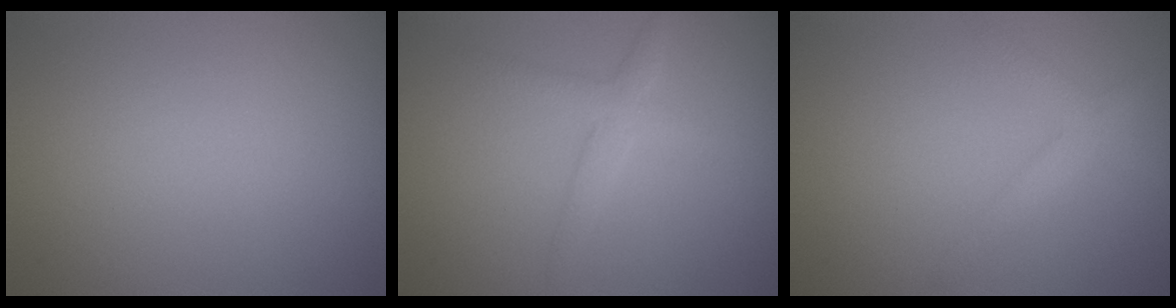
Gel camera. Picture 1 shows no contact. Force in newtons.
{"total": 2.2, "press": 2.2, "slide": 0.1}
{"total": 2.1, "press": 2.1, "slide": 0.1}